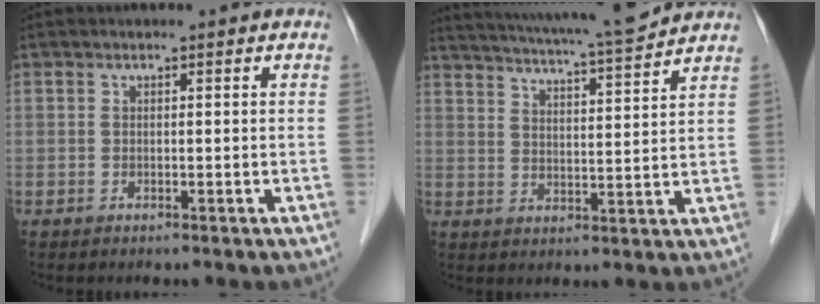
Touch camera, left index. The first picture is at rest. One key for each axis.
{"total": 13.8, "fx": 12.6, "fy": -0.1, "fz": 5.7, "tx": -0.108, "ty": -0.001, "tz": 0.184}